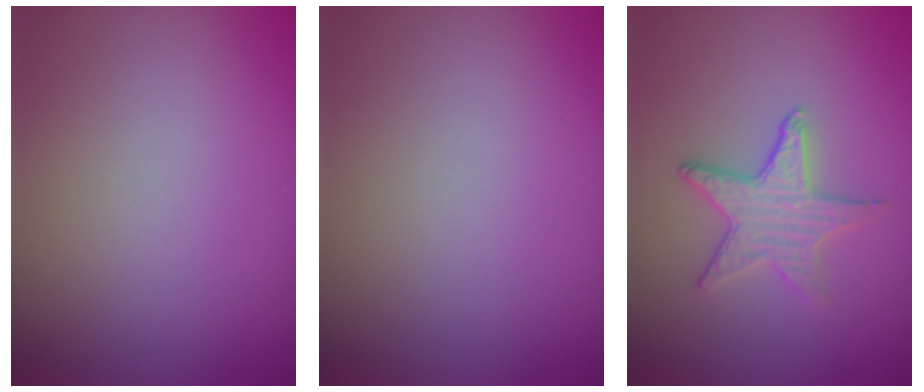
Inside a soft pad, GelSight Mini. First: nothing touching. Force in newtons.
{"total": 0.0}
{"total": 3.2, "press": 3.0, "slide": 1.2}